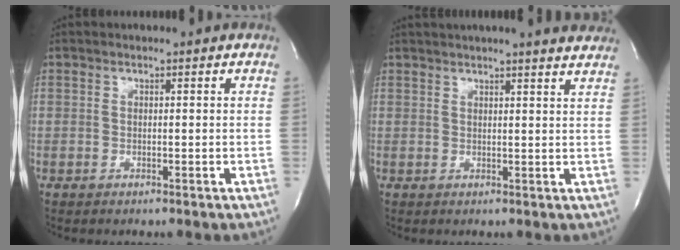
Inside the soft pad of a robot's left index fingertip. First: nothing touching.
{"total": 16.4, "force": [14.9, 1.1, 6.8], "torque": [-0.106, 0.022, 0.186]}